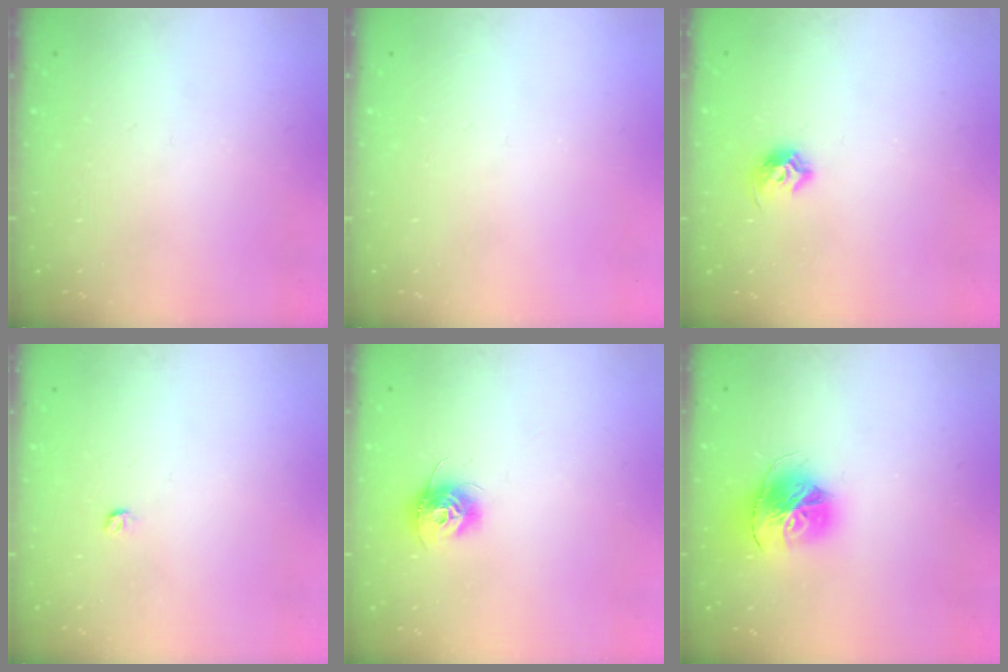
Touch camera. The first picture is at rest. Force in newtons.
{"total": 0.0}
{"total": 7.7, "press": 7.7, "slide": 1.0}
{"total": 3.0, "press": 2.9, "slide": 0.4}
{"total": 9.5, "press": 9.5, "slide": 0.4}
{"total": 15.6, "press": 15.5, "slide": 1.6}